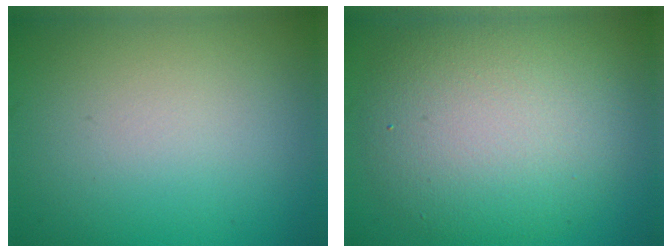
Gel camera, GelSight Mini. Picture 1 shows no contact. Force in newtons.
{"total": 8.1, "press": 8.1, "slide": 0.4}